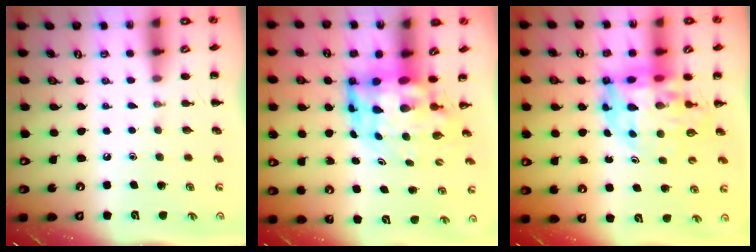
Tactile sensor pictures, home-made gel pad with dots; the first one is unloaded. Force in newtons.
{"total": 7.6, "press": 7.2, "slide": 2.4}
{"total": 13.4, "press": 12.8, "slide": 3.9}